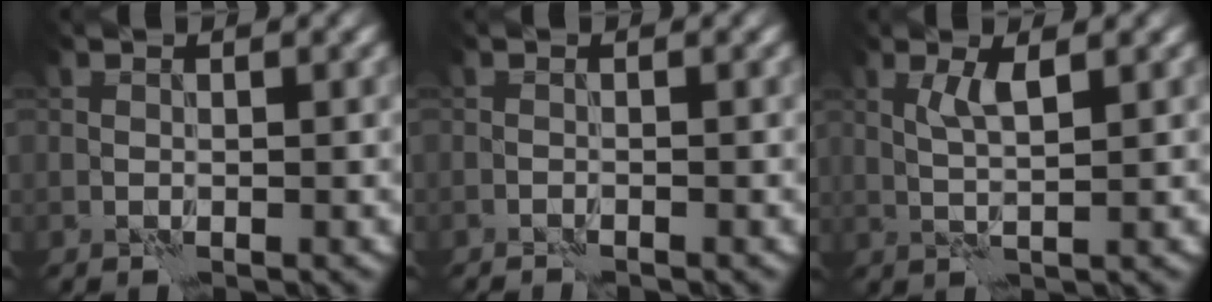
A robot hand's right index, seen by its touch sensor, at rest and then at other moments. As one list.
[{"total": 0.6, "force": [-0.5, -0.1, 0.1], "torque": [-0.005, 0.000, -0.013]}, {"total": 2.2, "force": [0.8, 0.2, 2.1], "torque": [-0.045, 0.000, 0.015]}]